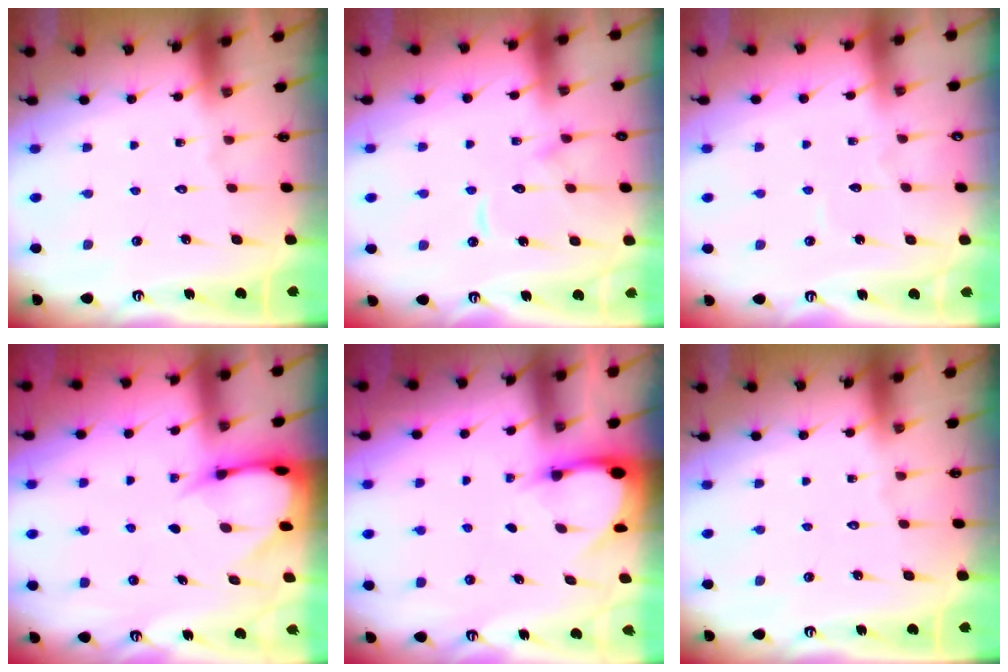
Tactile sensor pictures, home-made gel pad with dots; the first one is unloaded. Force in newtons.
{"total": 10.7, "press": 10.6, "slide": 1.1}
{"total": 2.5, "press": 2.4, "slide": 0.3}
{"total": 5.1, "press": 5.1, "slide": 0.5}
{"total": 3.4, "press": 3.4, "slide": 0.2}
{"total": 0.0}